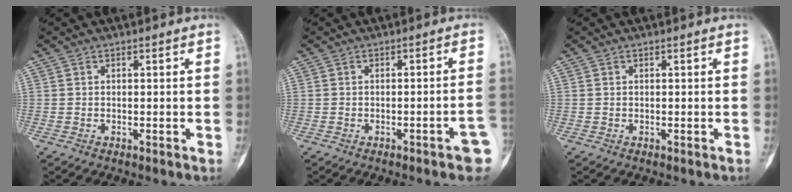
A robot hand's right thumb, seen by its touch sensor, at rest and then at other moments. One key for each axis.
{"total": 5.3, "fx": -2.4, "fy": 0.8, "fz": 4.6, "tx": -0.052, "ty": 0.019, "tz": -0.027}
{"total": 0.0}